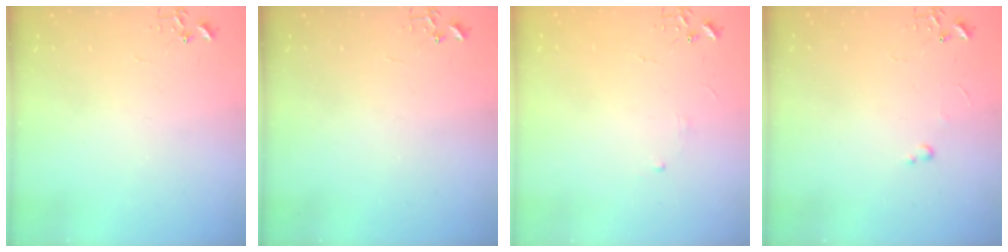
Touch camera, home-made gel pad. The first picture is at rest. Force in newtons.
{"total": 0.0}
{"total": 2.9, "press": 2.8, "slide": 0.5}
{"total": 2.4, "press": 2.3, "slide": 0.4}